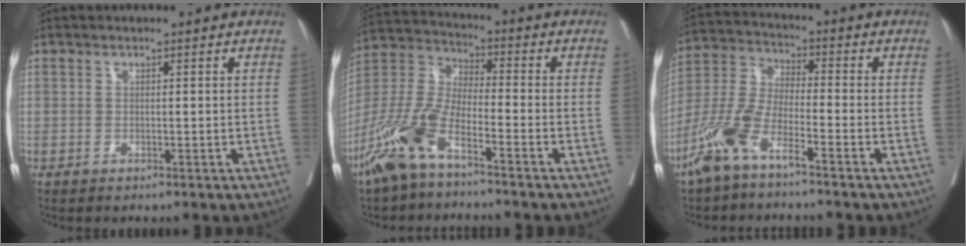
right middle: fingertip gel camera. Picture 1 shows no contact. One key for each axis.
{"total": 11.1, "fx": -7.3, "fy": 2.7, "fz": 7.9, "tx": -0.188, "ty": -0.014, "tz": -0.152}
{"total": 8.8, "fx": -5.9, "fy": 1.8, "fz": 6.4, "tx": -0.151, "ty": -0.009, "tz": -0.130}